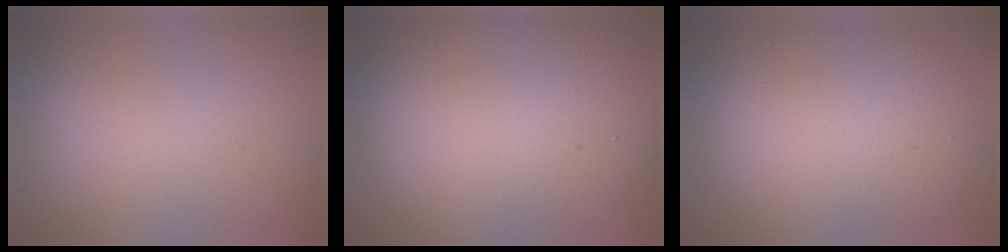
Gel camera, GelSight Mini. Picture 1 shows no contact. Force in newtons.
{"total": 14.5, "press": 14.5, "slide": 0.7}
{"total": 8.6, "press": 8.5, "slide": 0.8}